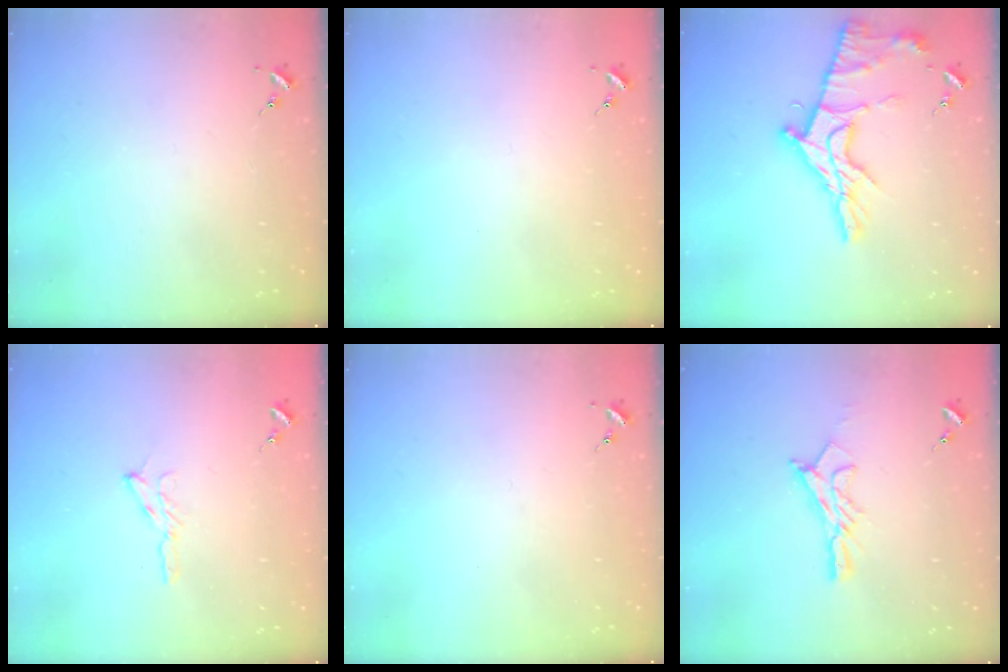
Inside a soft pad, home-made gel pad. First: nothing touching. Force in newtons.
{"total": 0.0}
{"total": 17.0, "press": 16.9, "slide": 1.6}
{"total": 5.8, "press": 5.8, "slide": 0.6}
{"total": 0.0}
{"total": 11.6, "press": 11.6, "slide": 0.9}